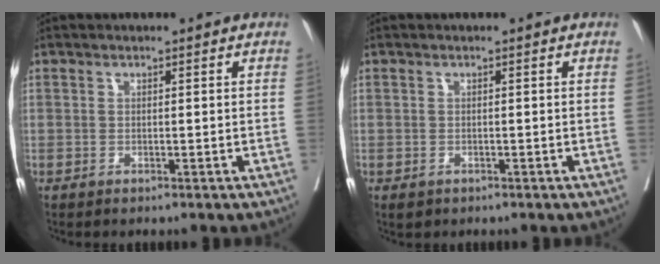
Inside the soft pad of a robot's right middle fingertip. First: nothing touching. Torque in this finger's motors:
{"motor_torque": [0.25, -0.22, 0.06, 0.00]}